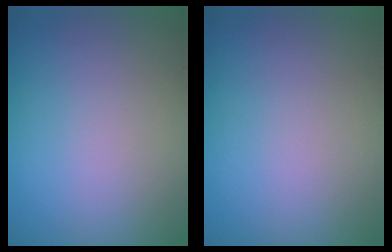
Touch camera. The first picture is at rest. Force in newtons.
{"total": 0.0}